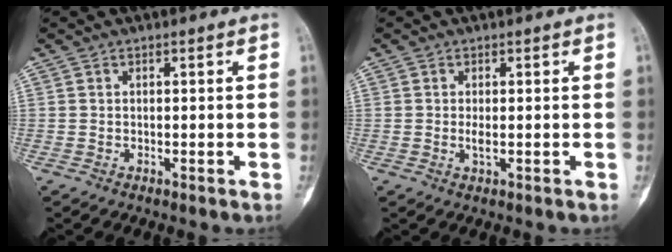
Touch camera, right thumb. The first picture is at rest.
{"total": 1.4, "force": [-0.1, 0.4, 1.3], "torque": [-0.027, -0.003, 0.001]}